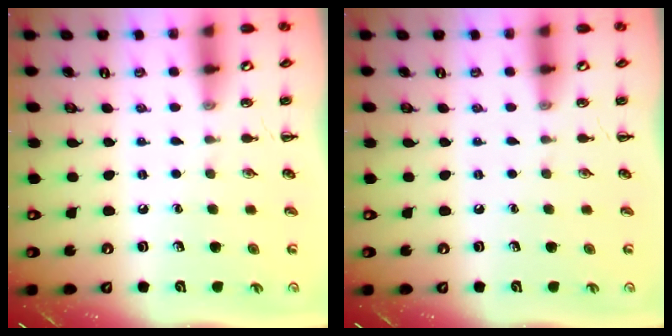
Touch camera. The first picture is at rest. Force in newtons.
{"total": 0.0}